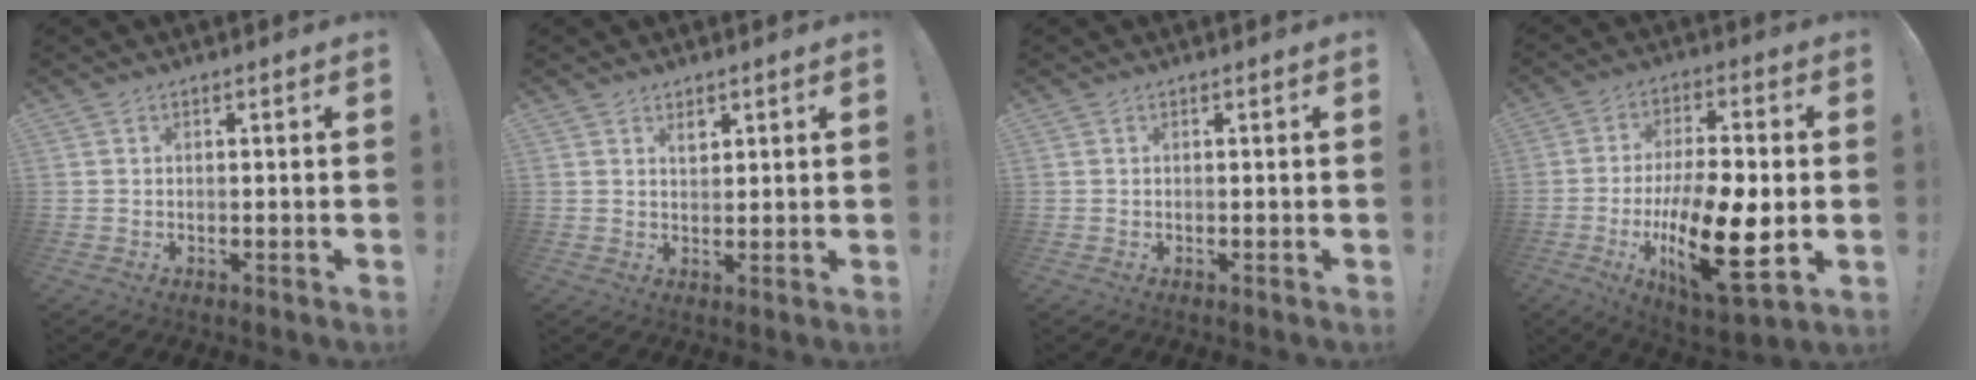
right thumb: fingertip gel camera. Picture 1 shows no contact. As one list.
[{"total": 2.7, "force": [1.9, 1.8, 0.8], "torque": [0.000, -0.010, 0.031]}, {"total": 0.0}, {"total": 21.4, "force": [-4.7, 8.2, 19.2], "torque": [-0.337, 0.011, -0.069]}]